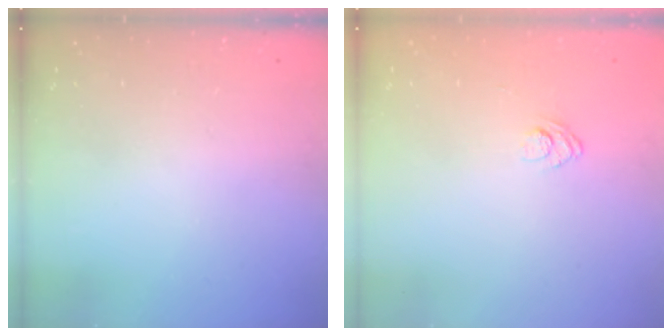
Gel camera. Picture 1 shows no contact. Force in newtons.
{"total": 3.8, "press": 3.5, "slide": 1.4}